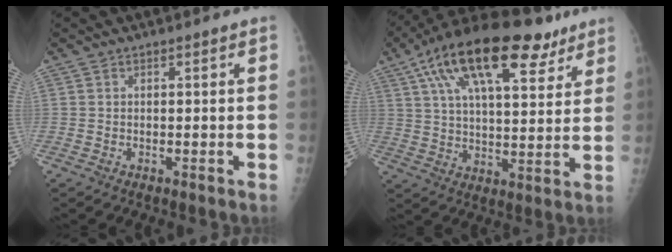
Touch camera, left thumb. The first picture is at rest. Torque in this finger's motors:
{"motor_torque": [0.65, 0.48, 1.85, -0.92, 0.22]}